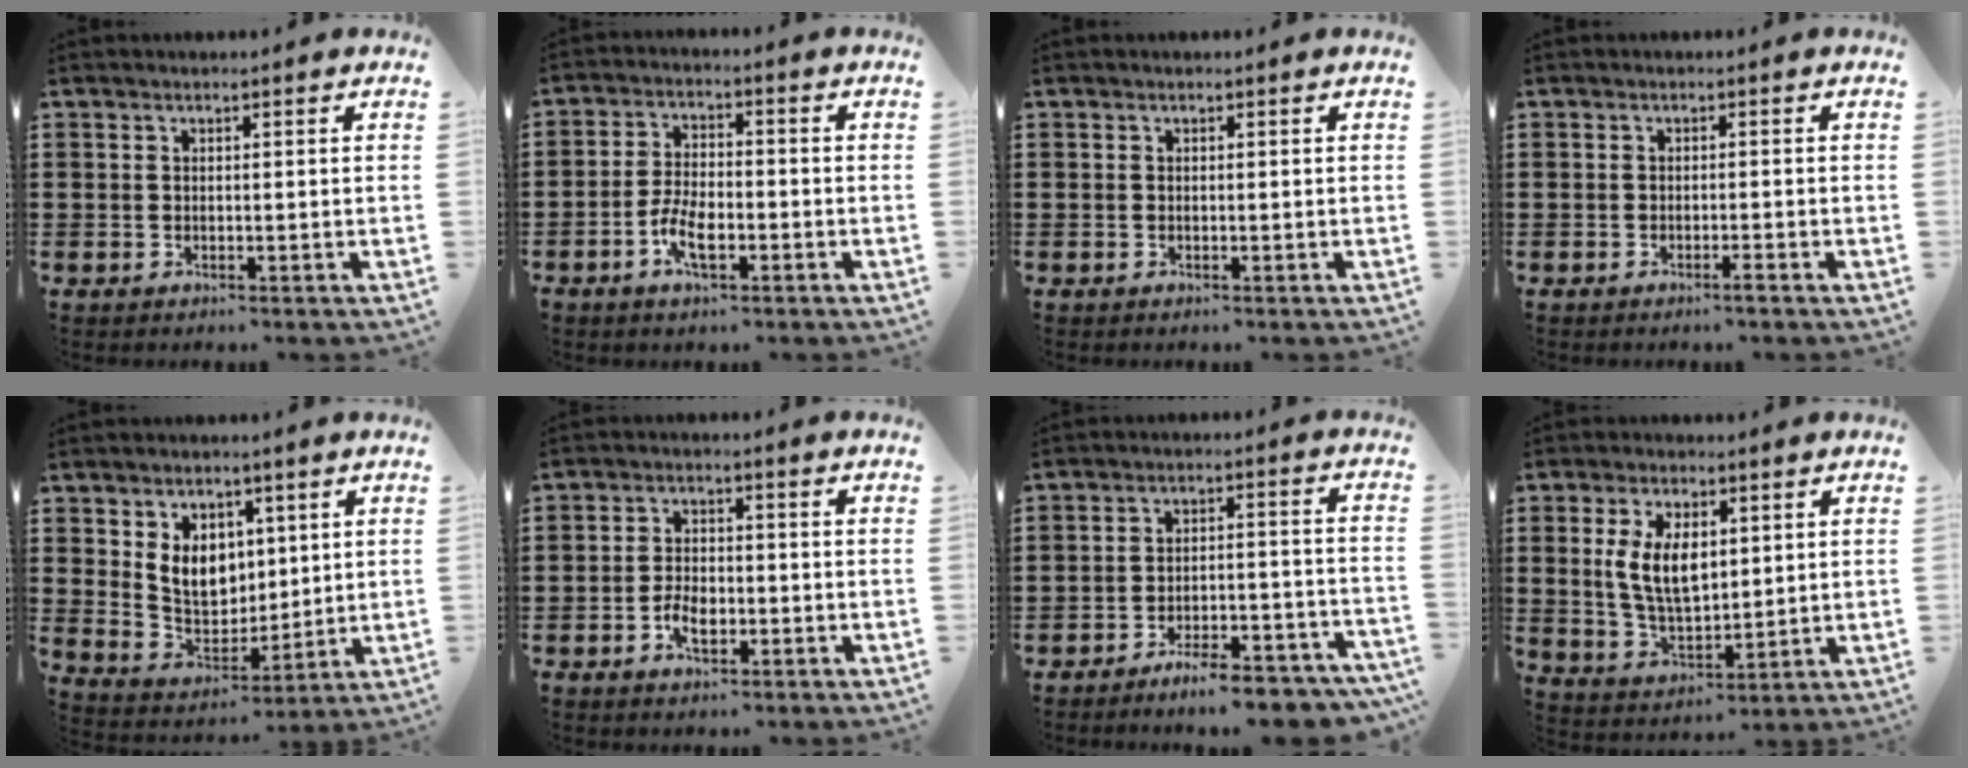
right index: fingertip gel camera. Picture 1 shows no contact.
{"total": 5.5, "force": [-2.3, 2.5, 4.3], "torque": [-0.097, 0.001, -0.048]}
{"total": 0.0}
{"total": 1.3, "force": [-0.9, 0.0, 0.9], "torque": [-0.016, -0.004, -0.016]}
{"total": 7.4, "force": [2.4, 5.7, 3.9], "torque": [-0.080, 0.010, 0.045]}
{"total": 3.7, "force": [-1.5, 2.1, 2.7], "torque": [-0.055, 0.003, -0.028]}
{"total": 6.6, "force": [-6.2, 0.4, 2.2], "torque": [-0.028, 0.011, -0.115]}
{"total": 8.3, "force": [1.9, 4.5, 6.7], "torque": [-0.143, 0.005, 0.029]}